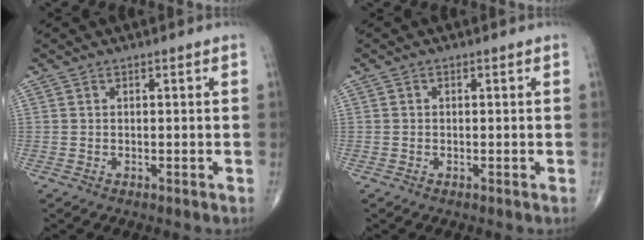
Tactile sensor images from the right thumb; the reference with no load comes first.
{"total": 0.0}